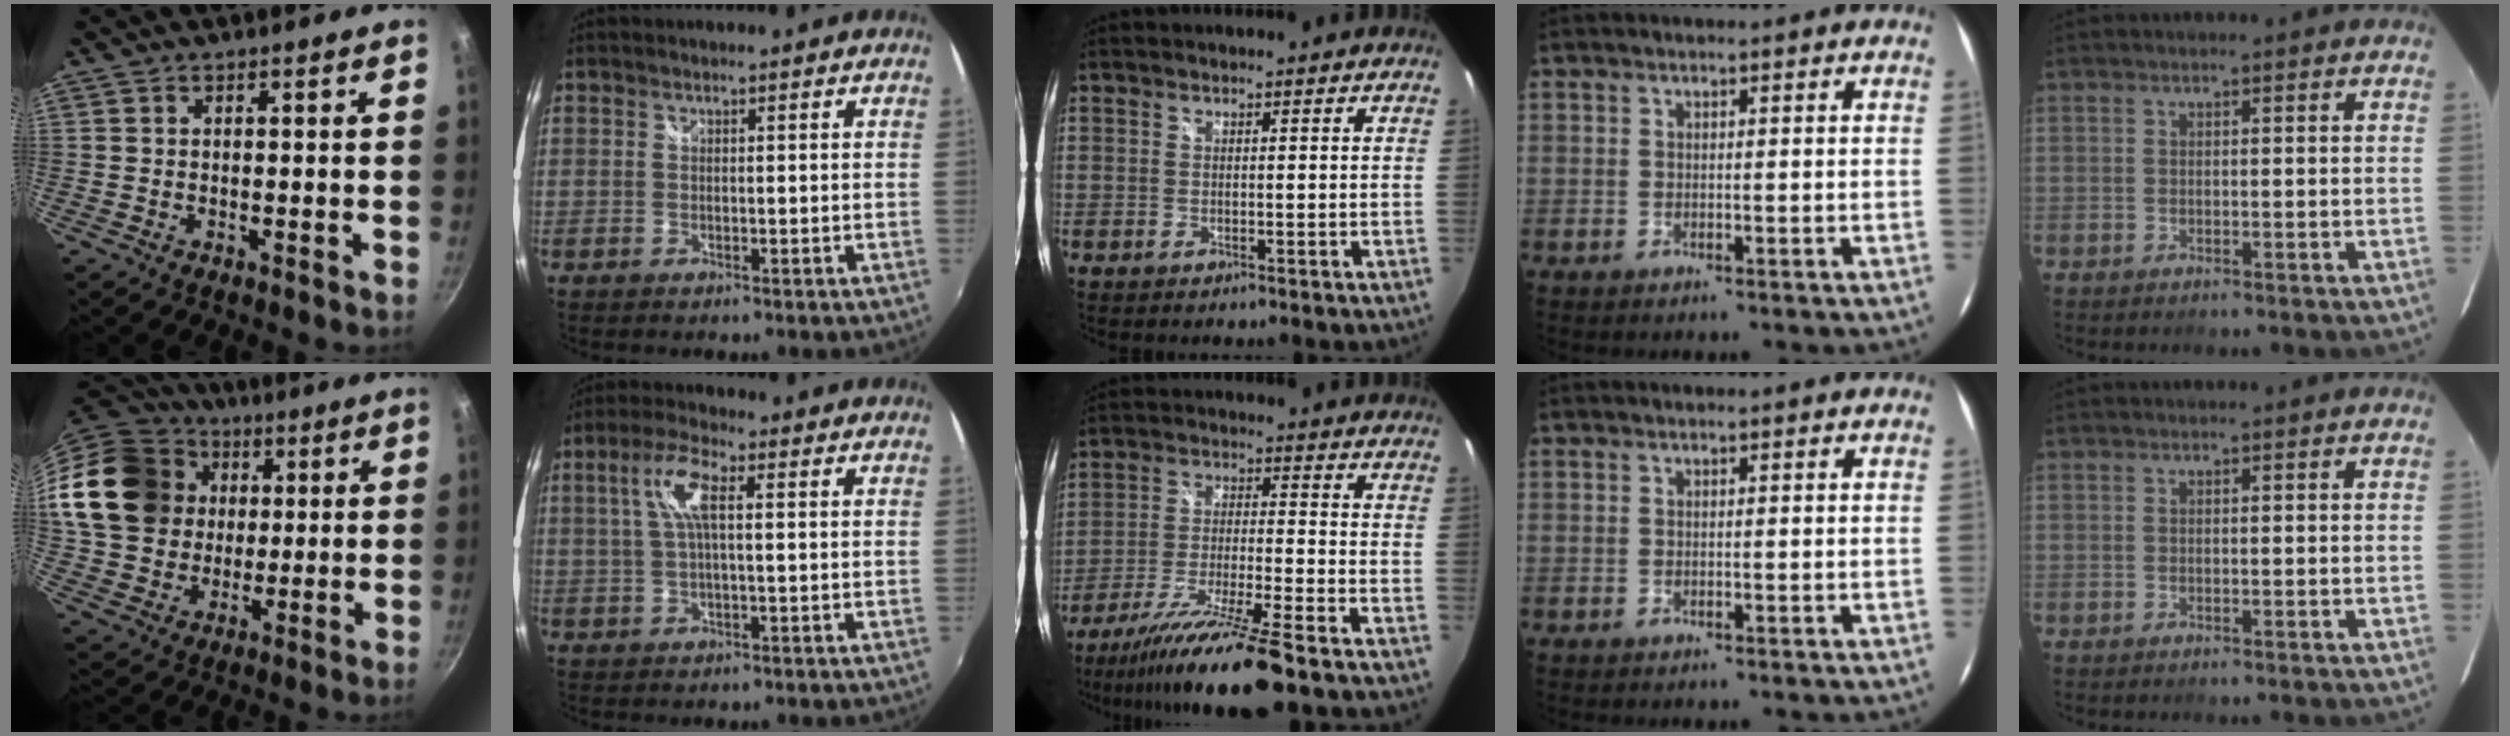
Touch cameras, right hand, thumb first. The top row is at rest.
{"thumb": {"total": 23.8, "force": [4.4, 20.0, 12.1], "torque": [-0.221, 0.035, 0.089]}, "index": {"total": 6.5, "force": [1.3, 1.6, 6.2], "torque": [-0.121, 0.010, 0.026]}, "middle": {"total": 14.9, "force": [-12.0, -1.1, 8.8], "torque": [-0.175, -0.029, -0.206]}}